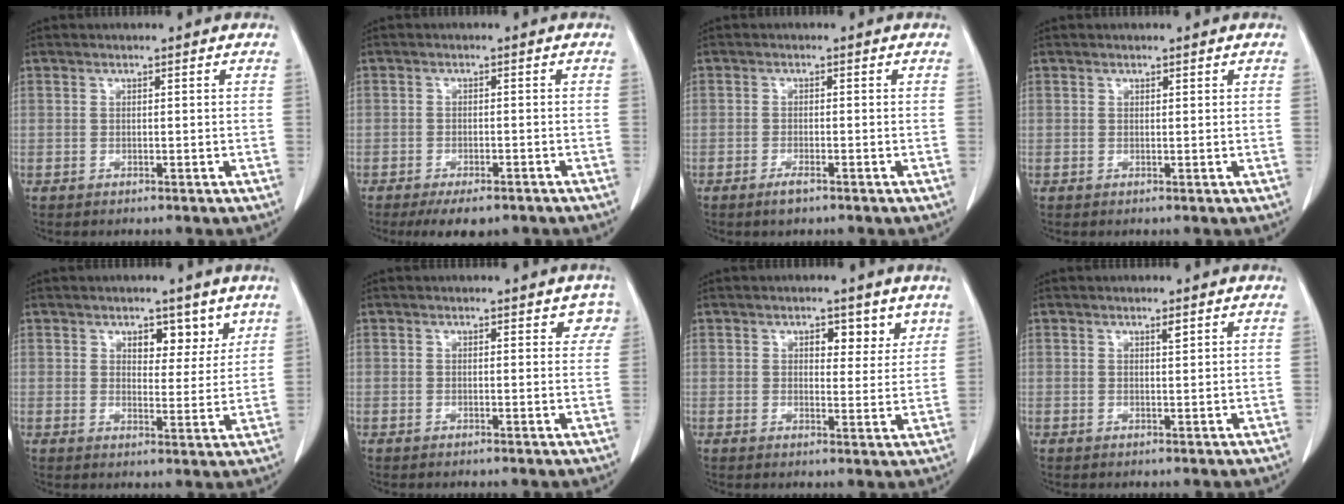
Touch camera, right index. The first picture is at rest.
{"total": 5.3, "force": [-3.9, 2.3, 2.6], "torque": [-0.033, -0.004, -0.055]}
{"total": 1.9, "force": [-1.3, 0.4, 1.2], "torque": [-0.025, -0.002, -0.023]}
{"total": 0.0}
{"total": 4.9, "force": [3.0, 2.7, 2.7], "torque": [-0.022, -0.002, 0.043]}
{"total": 2.9, "force": [1.9, 1.6, 1.5], "torque": [0.004, 0.003, 0.010]}
{"total": 4.3, "force": [2.5, 2.4, 2.6], "torque": [-0.019, -0.002, 0.031]}
{"total": 0.8, "force": [0.6, 0.1, 0.6], "torque": [-0.012, -0.004, 0.009]}